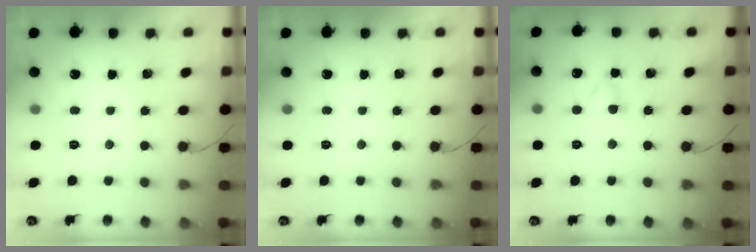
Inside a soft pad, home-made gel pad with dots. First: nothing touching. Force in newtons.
{"total": 0.0}
{"total": 3.3, "press": 3.1, "slide": 1.2}